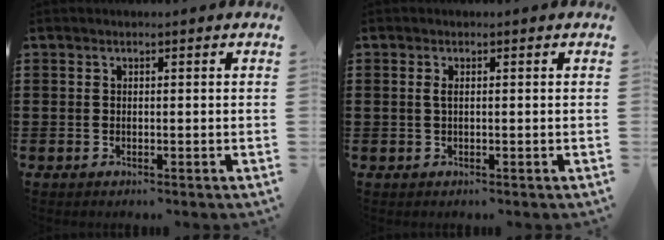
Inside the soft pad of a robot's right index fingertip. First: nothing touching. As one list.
[{"total": 1.1, "force": [0.1, 0.3, 1.0], "torque": [-0.020, 0.002, 0.001]}]